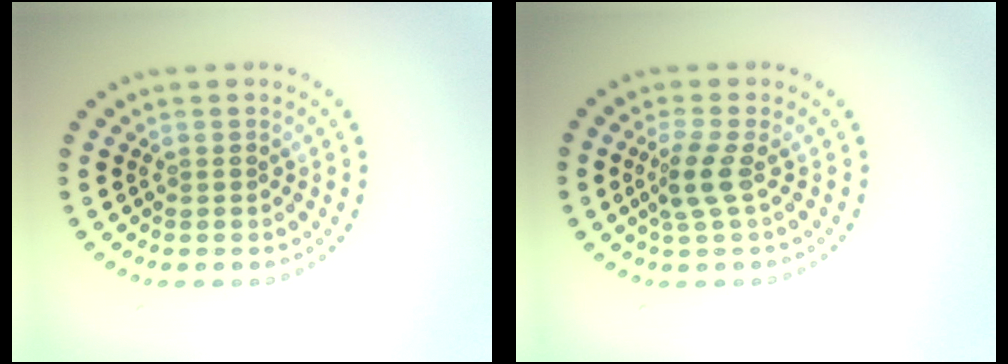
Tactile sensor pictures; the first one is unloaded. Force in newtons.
{"total": 2.2, "press": 1.7, "slide": 1.4}